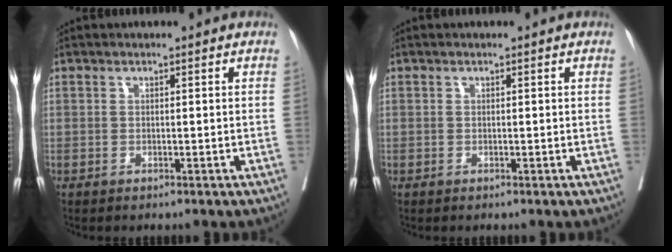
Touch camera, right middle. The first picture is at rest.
{"total": 0.0}